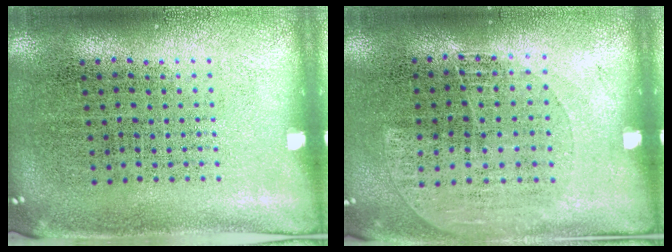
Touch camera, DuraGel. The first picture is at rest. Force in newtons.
{"total": 1.1, "press": 0.9, "slide": 0.6}